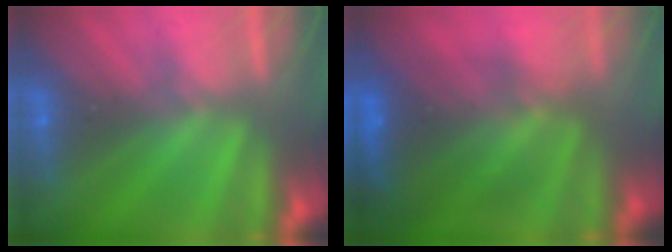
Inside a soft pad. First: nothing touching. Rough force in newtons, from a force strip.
{"total": 7.1}